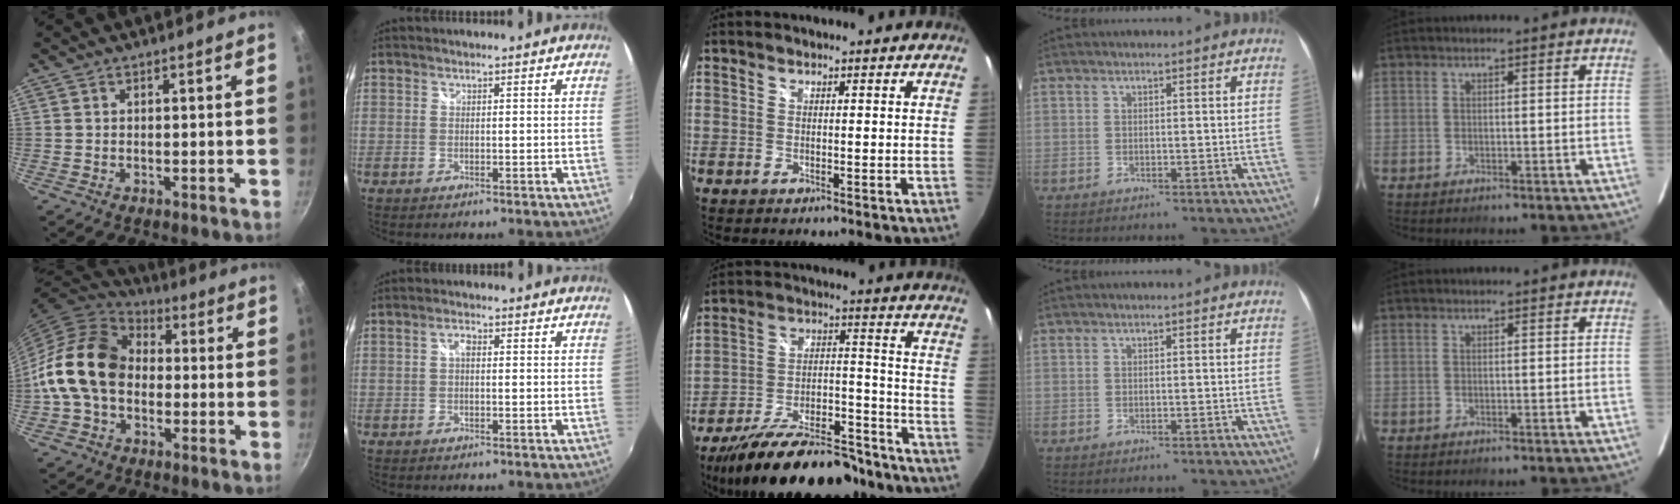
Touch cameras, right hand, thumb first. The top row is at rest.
{"thumb": {"total": 16.2, "force": [-1.0, 12.1, 10.7], "torque": [-0.170, 0.038, -0.034]}, "index": {"total": 1.6, "force": [0.0, 0.9, 1.4], "torque": [-0.026, 0.007, -0.004]}, "middle": {"total": 24.9, "force": [-19.6, 8.4, 12.9], "torque": [-0.224, -0.002, -0.283]}}